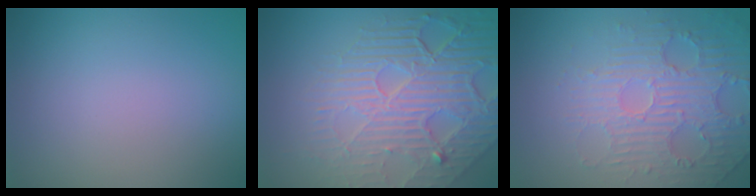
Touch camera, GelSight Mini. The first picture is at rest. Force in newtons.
{"total": 8.5, "press": 5.8, "slide": 6.2}
{"total": 5.0, "press": 3.7, "slide": 3.3}